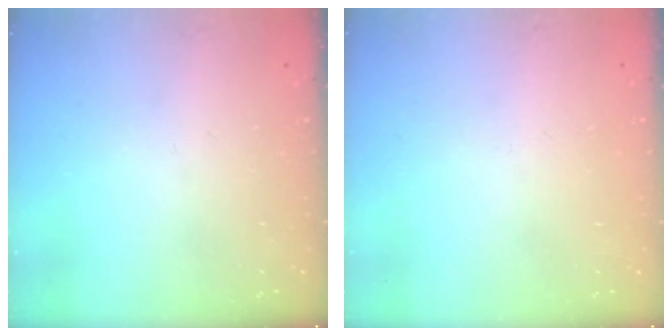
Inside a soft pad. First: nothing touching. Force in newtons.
{"total": 1.5, "press": 1.4, "slide": 0.2}